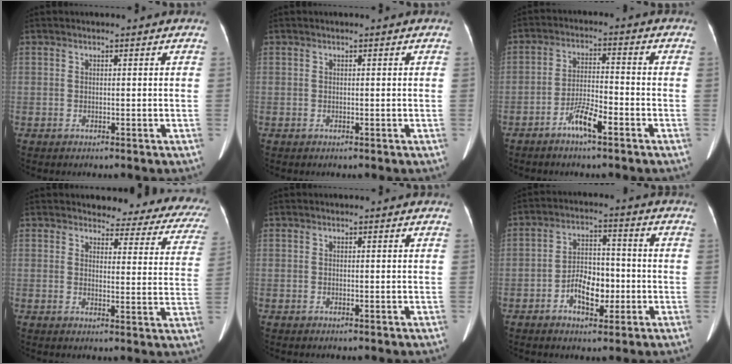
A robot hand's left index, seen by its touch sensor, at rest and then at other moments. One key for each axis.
{"total": 0.0}
{"total": 5.3, "fx": -3.4, "fy": 0.7, "fz": 4.0, "tx": -0.081, "ty": 0.004, "tz": -0.064}
{"total": 15.2, "fx": 14.0, "fy": 4.4, "fz": 4.0, "tx": -0.006, "ty": -0.059, "tz": 0.120}
{"total": 0.0}
{"total": 7.2, "fx": -2.5, "fy": 3.7, "fz": 5.7, "tx": -0.107, "ty": 0.014, "tz": -0.040}